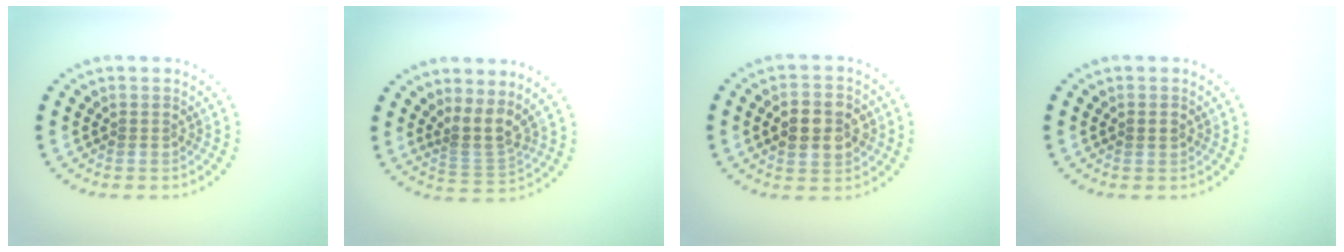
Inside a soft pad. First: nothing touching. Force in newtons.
{"total": 2.9, "press": 1.9, "slide": 2.1}
{"total": 4.7, "press": 4.7, "slide": 0.1}
{"total": 1.0, "press": 1.0, "slide": 0.1}